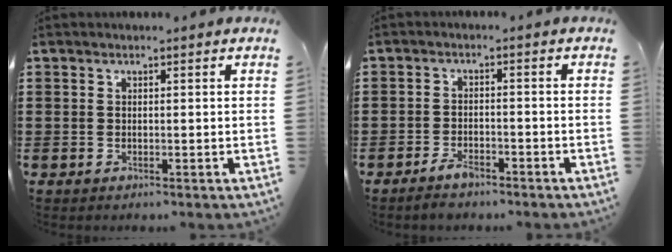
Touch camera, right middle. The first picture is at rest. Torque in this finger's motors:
{"motor_torque": [0.76, 0.63, 0.04, 0.03]}